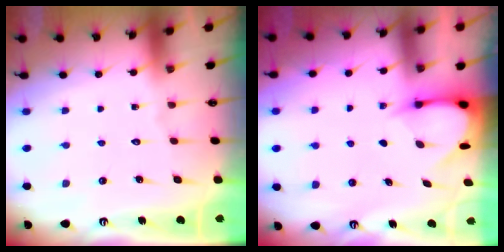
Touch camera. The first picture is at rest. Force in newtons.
{"total": 3.7, "press": 3.7, "slide": 0.3}